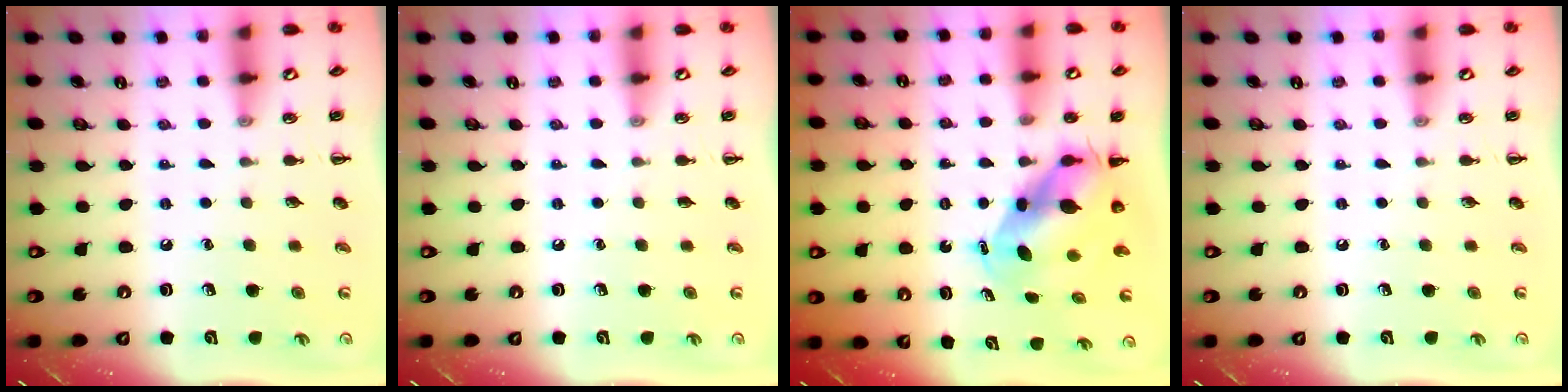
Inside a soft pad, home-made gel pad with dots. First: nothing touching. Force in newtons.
{"total": 0.0}
{"total": 7.1, "press": 6.9, "slide": 1.6}
{"total": 0.0}